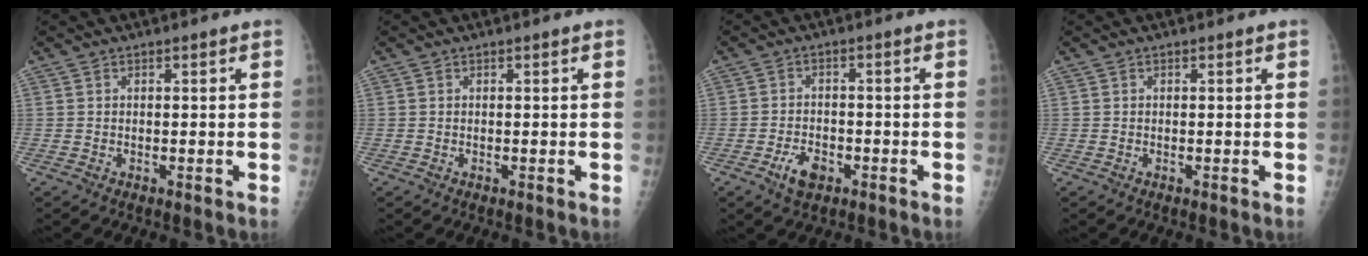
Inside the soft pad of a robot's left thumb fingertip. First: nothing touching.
{"total": 0.0}
{"total": 4.6, "force": [-2.4, 2.8, 2.8], "torque": [-0.043, 0.012, -0.040]}
{"total": 0.0}